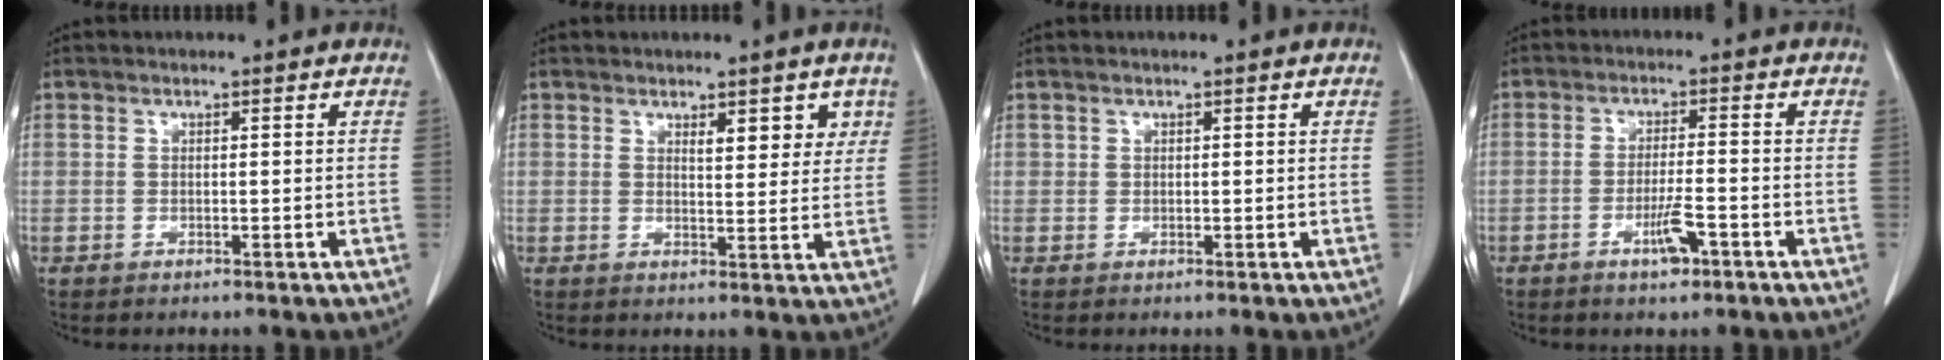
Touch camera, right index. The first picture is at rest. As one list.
[{"total": 4.5, "force": [2.5, 1.8, 3.2], "torque": [-0.035, -0.001, 0.035]}, {"total": 0.6, "force": [0.4, 0.5, 0.0], "torque": [0.008, 0.000, 0.003]}, {"total": 4.4, "force": [-2.3, 0.7, 3.7], "torque": [-0.068, -0.002, -0.039]}]